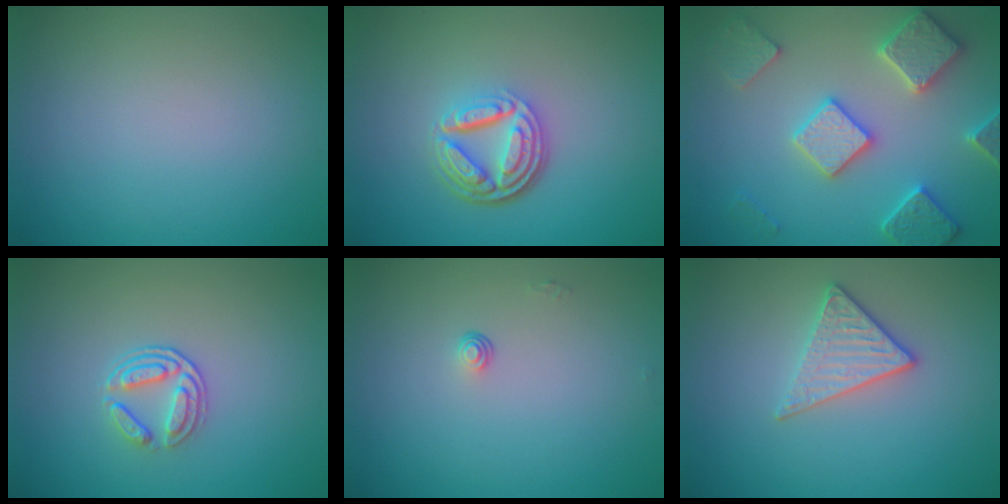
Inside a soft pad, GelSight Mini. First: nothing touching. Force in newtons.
{"total": 5.3, "press": 3.7, "slide": 3.8}
{"total": 5.1, "press": 4.9, "slide": 1.2}
{"total": 2.4, "press": 1.9, "slide": 1.5}
{"total": 0.6, "press": 0.4, "slide": 0.5}
{"total": 2.7, "press": 2.5, "slide": 1.1}